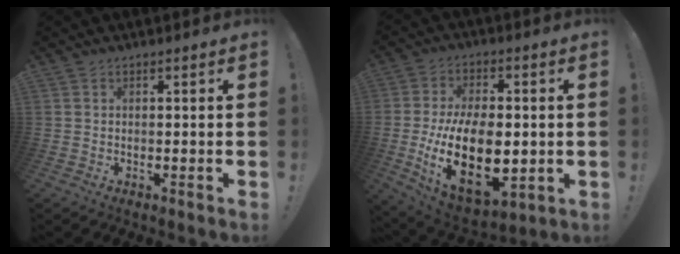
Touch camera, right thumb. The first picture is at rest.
{"total": 23.4, "force": [-3.5, 13.0, 19.1], "torque": [-0.342, -0.002, -0.044]}